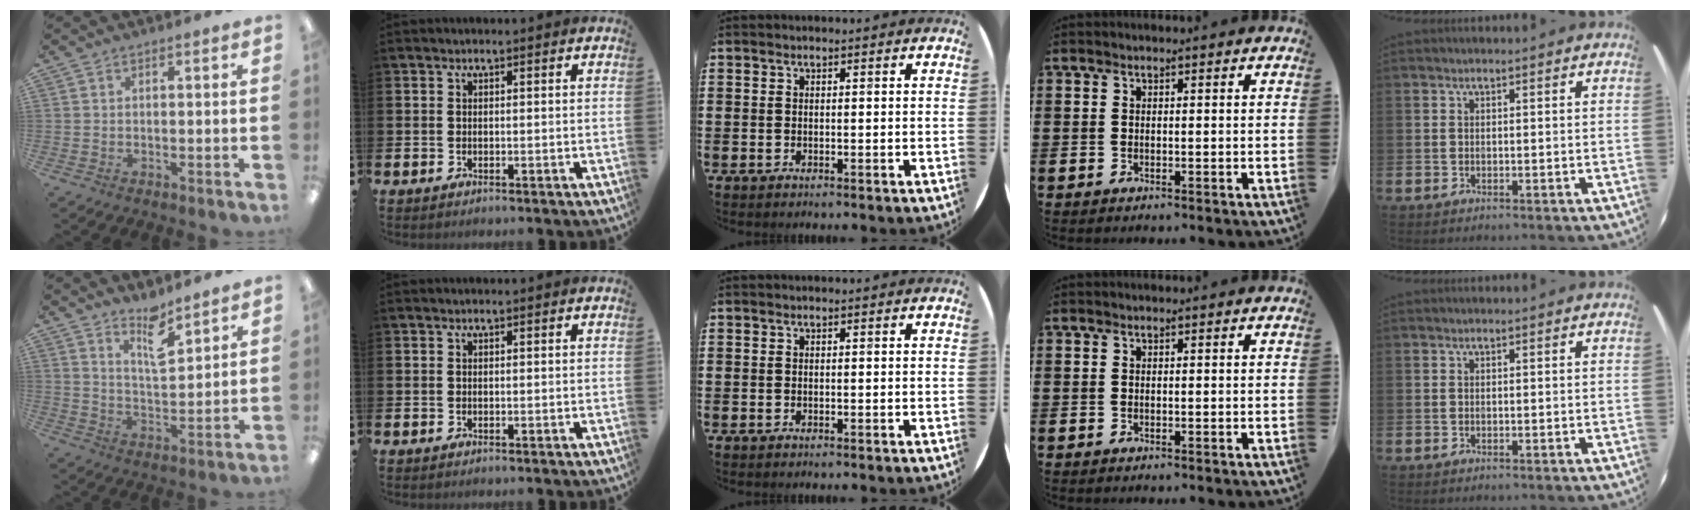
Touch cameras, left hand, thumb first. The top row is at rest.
{"thumb": {"total": 8.1, "force": [6.4, 2.4, 4.4], "torque": [-0.064, -0.045, 0.108]}}